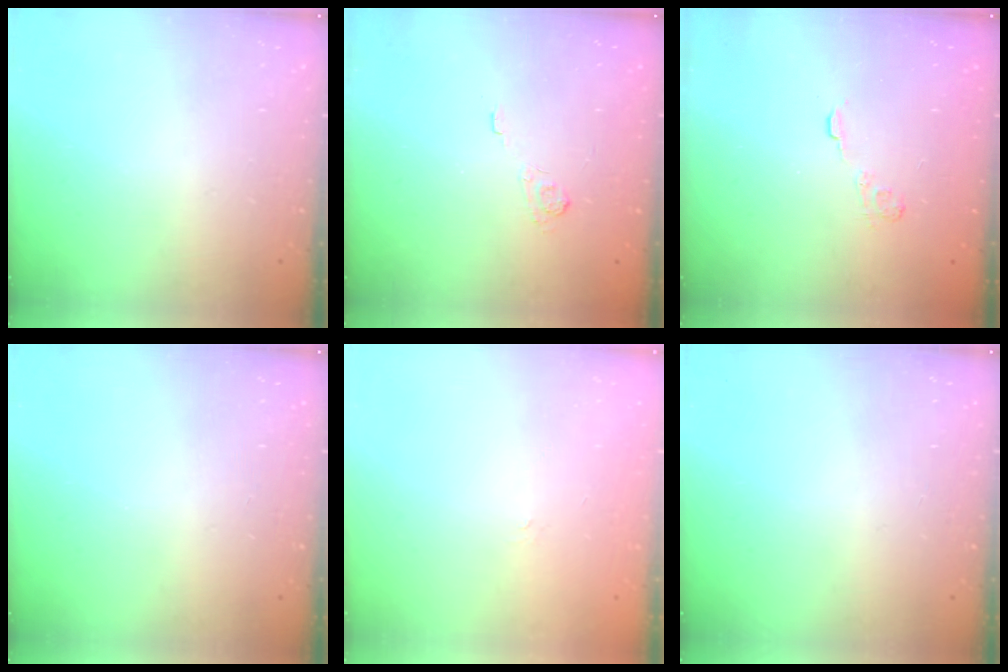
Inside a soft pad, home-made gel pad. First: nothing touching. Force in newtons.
{"total": 2.0, "press": 1.5, "slide": 1.3}
{"total": 3.2, "press": 2.8, "slide": 1.5}
{"total": 0.0}
{"total": 2.3, "press": 2.0, "slide": 1.1}
{"total": 0.0}